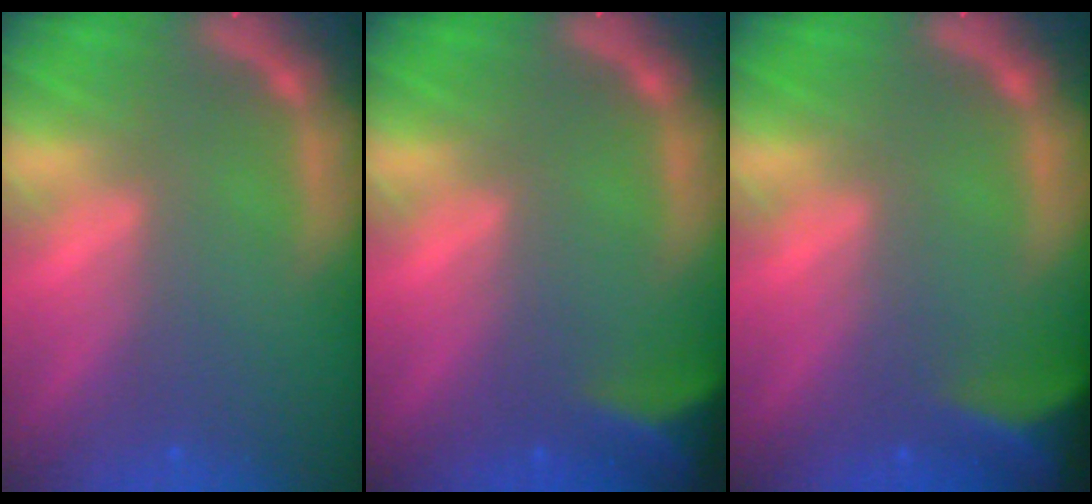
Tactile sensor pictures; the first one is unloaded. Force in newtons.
{"total": 5.0}
{"total": 6.0}